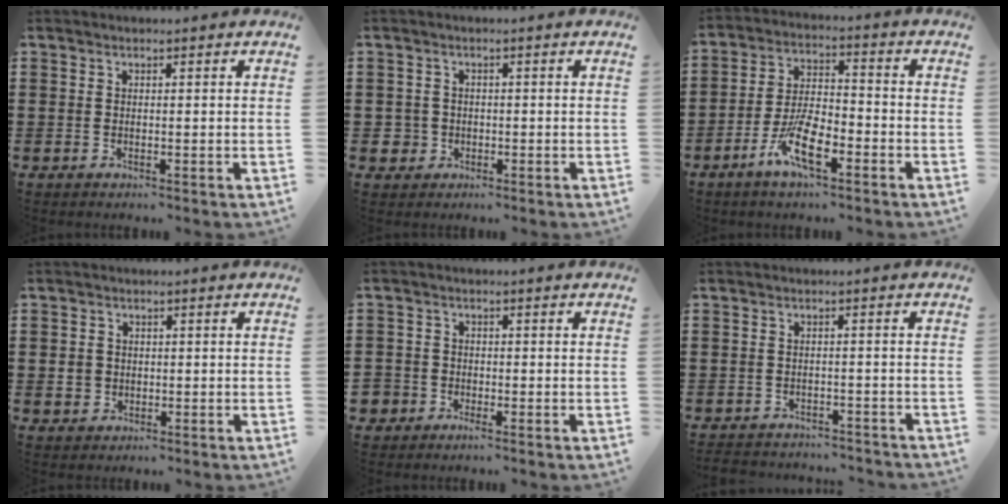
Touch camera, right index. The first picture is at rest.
{"total": 2.5, "force": [-0.9, 2.3, 0.4], "torque": [-0.018, 0.000, -0.021]}
{"total": 8.2, "force": [-4.5, 3.0, 6.2], "torque": [-0.138, -0.001, -0.085]}
{"total": 2.1, "force": [-0.3, 2.0, 0.7], "torque": [-0.020, 0.003, -0.007]}
{"total": 2.3, "force": [-1.8, 1.4, 0.2], "torque": [-0.020, -0.006, -0.042]}
{"total": 2.1, "force": [-2.1, 0.0, -0.2], "torque": [-0.005, -0.002, -0.047]}